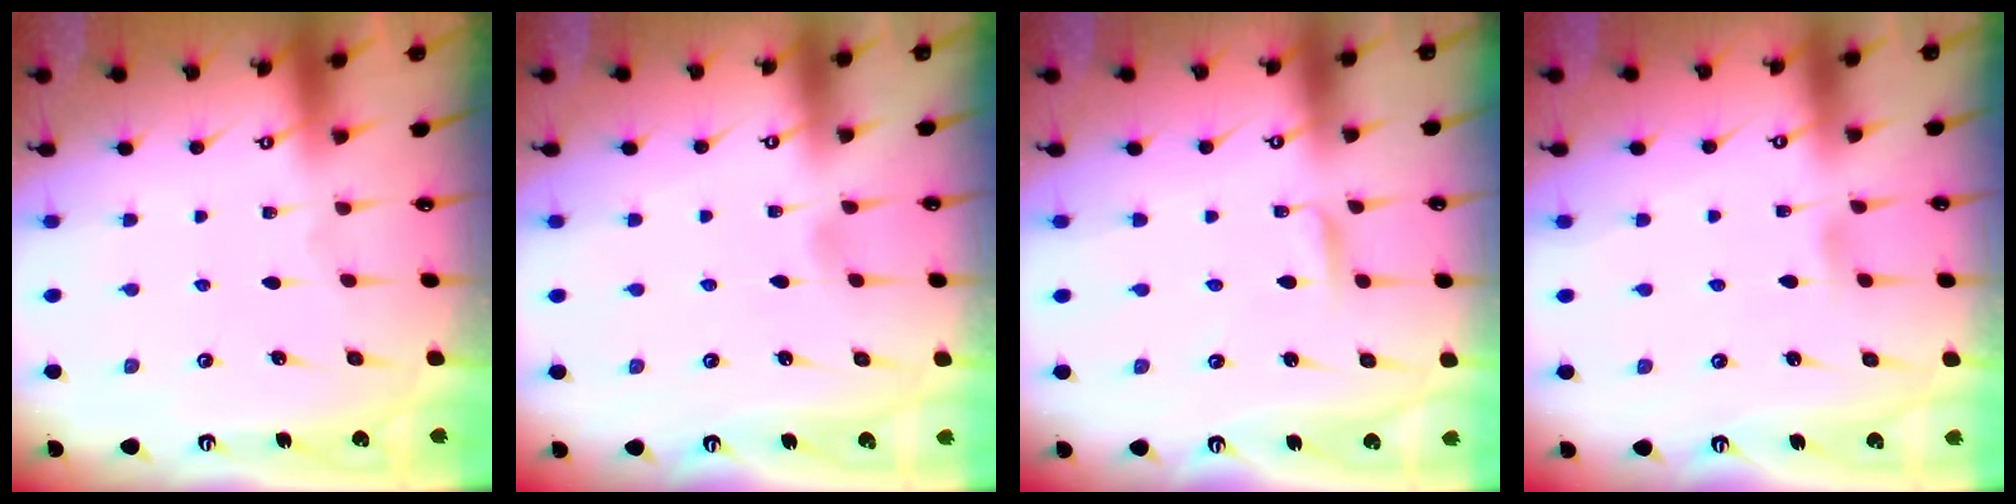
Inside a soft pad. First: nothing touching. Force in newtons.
{"total": 3.1, "press": 3.0, "slide": 0.4}
{"total": 2.6, "press": 2.5, "slide": 0.3}
{"total": 2.8, "press": 2.7, "slide": 0.5}